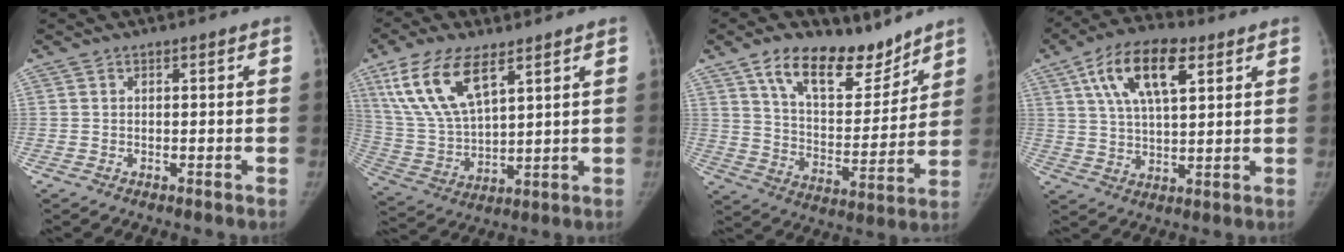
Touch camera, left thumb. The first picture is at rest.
{"total": 15.2, "force": [8.1, 6.5, 11.1], "torque": [-0.214, -0.024, 0.166]}
{"total": 16.6, "force": [11.8, 7.9, 8.5], "torque": [-0.089, -0.071, 0.204]}
{"total": 13.9, "force": [6.0, 6.2, 10.8], "torque": [-0.179, -0.003, 0.103]}